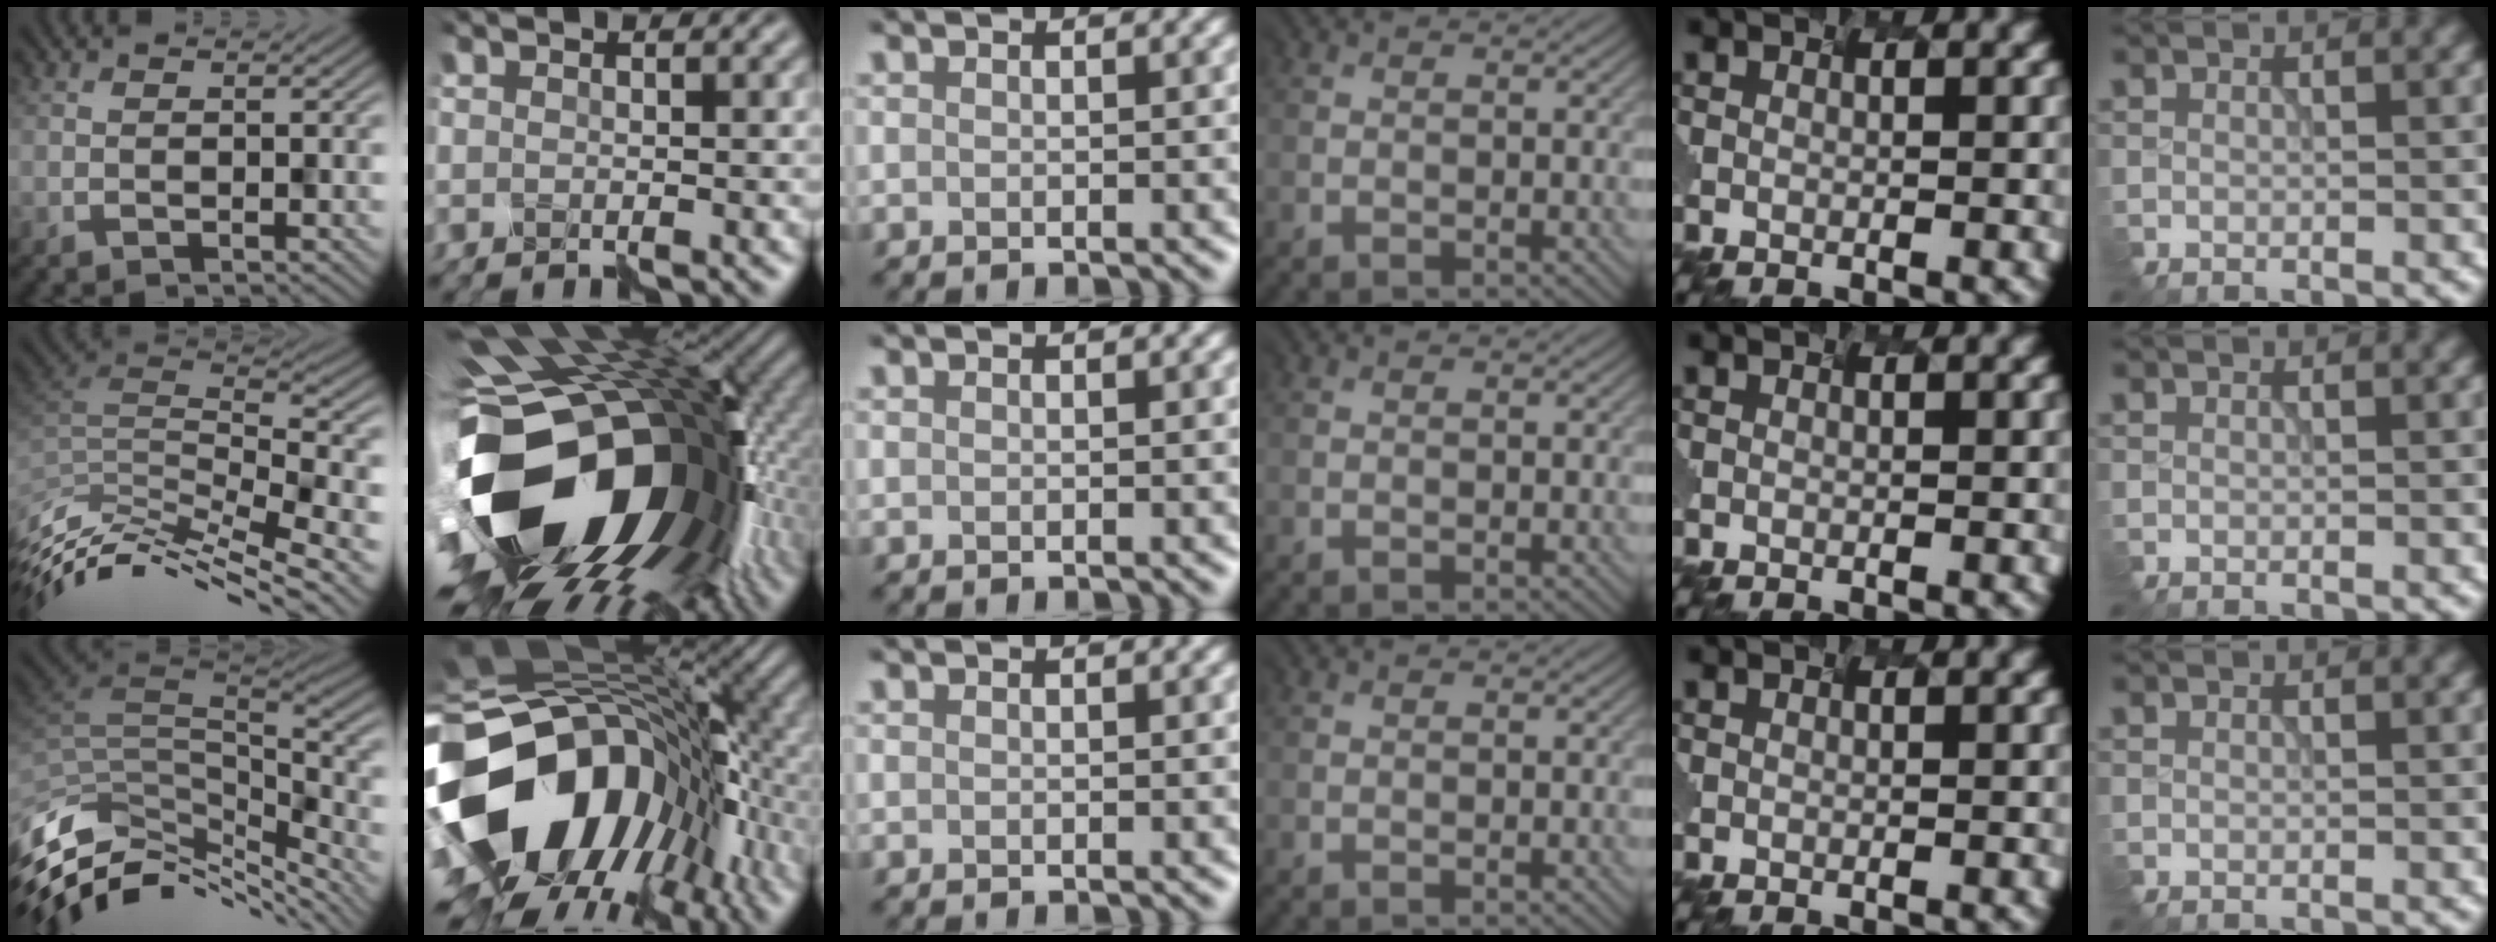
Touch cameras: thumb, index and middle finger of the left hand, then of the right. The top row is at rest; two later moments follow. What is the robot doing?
{"motion": "disassemble", "object": "puzzle pieces"}